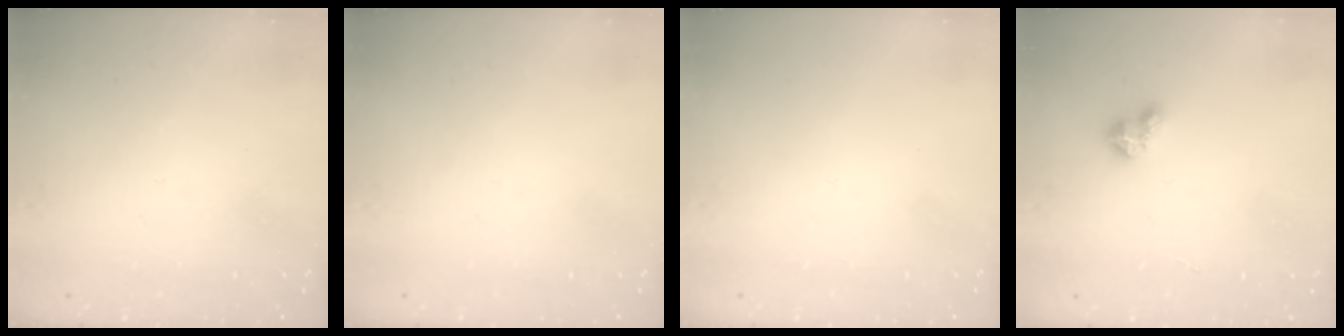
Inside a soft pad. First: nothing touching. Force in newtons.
{"total": 0.0}
{"total": 0.0}
{"total": 2.8, "press": 2.8, "slide": 0.2}